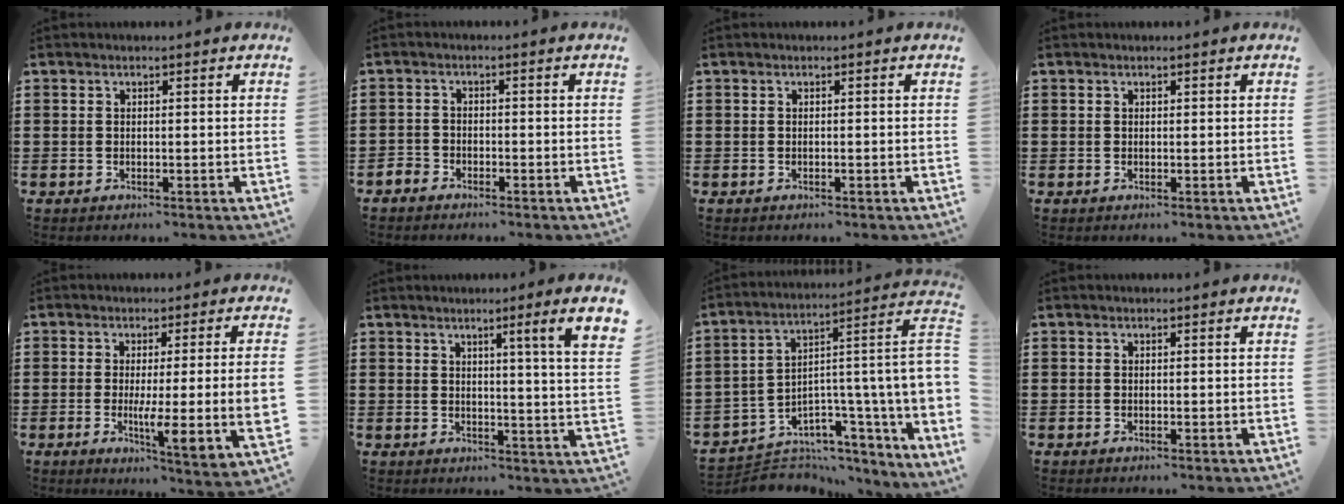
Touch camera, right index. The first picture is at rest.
{"total": 1.7, "force": [-1.5, 0.6, -0.1], "torque": [-0.004, 0.005, -0.034]}
{"total": 0.0}
{"total": 0.0}
{"total": 8.3, "force": [-0.4, 0.7, 8.3], "torque": [-0.134, -0.021, -0.009]}
{"total": 4.6, "force": [2.4, -1.1, 3.8], "torque": [-0.064, -0.020, 0.030]}
{"total": 6.2, "force": [0.0, 2.6, 5.6], "torque": [-0.110, -0.029, 0.000]}
{"total": 0.0}